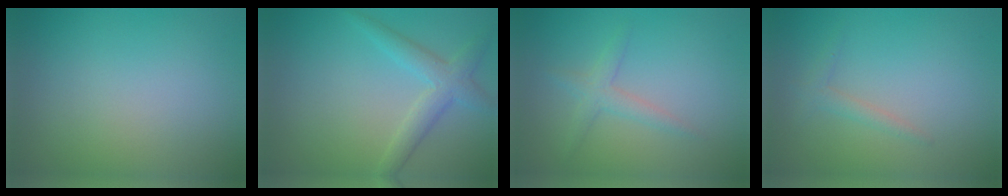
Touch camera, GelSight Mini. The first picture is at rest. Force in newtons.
{"total": 3.3, "press": 3.2, "slide": 0.3}
{"total": 1.9, "press": 1.9, "slide": 0.0}
{"total": 1.3, "press": 1.3, "slide": 0.1}